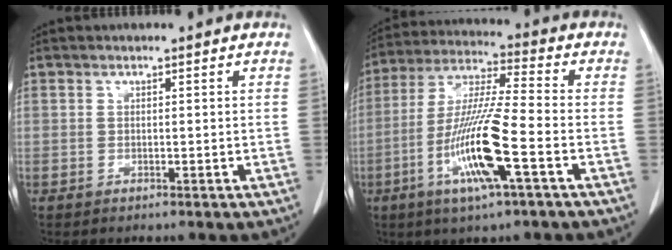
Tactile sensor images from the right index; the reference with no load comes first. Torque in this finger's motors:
{"motor_torque": [2.00, -0.14, 0.46, 0.21]}